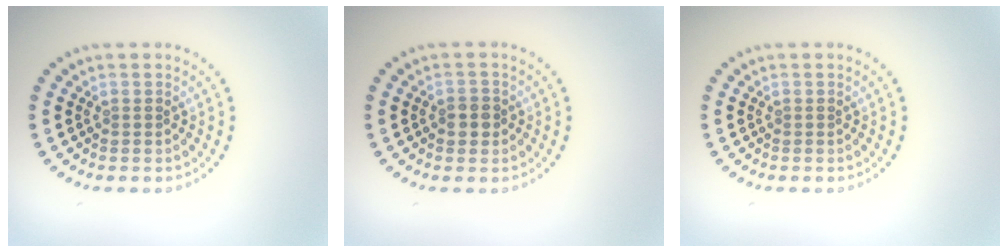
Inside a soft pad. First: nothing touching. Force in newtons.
{"total": 1.7, "press": 1.6, "slide": 0.6}
{"total": 0.0}